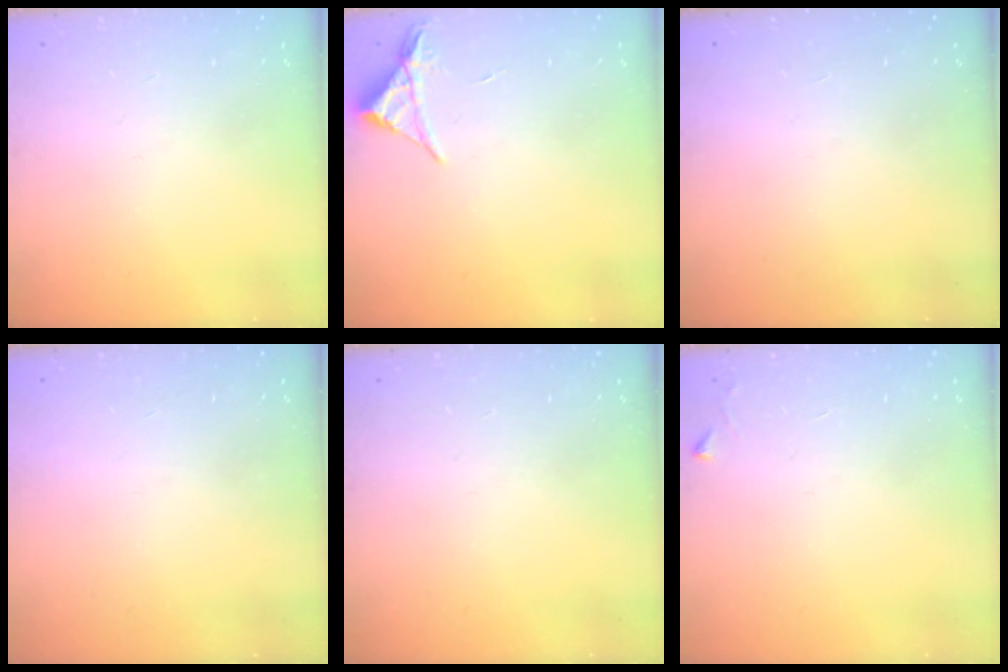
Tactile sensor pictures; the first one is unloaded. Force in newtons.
{"total": 3.4, "press": 3.4, "slide": 0.6}
{"total": 1.5, "press": 1.5, "slide": 0.1}
{"total": 1.6, "press": 1.6, "slide": 0.1}
{"total": 0.0}
{"total": 2.3, "press": 2.3, "slide": 0.4}